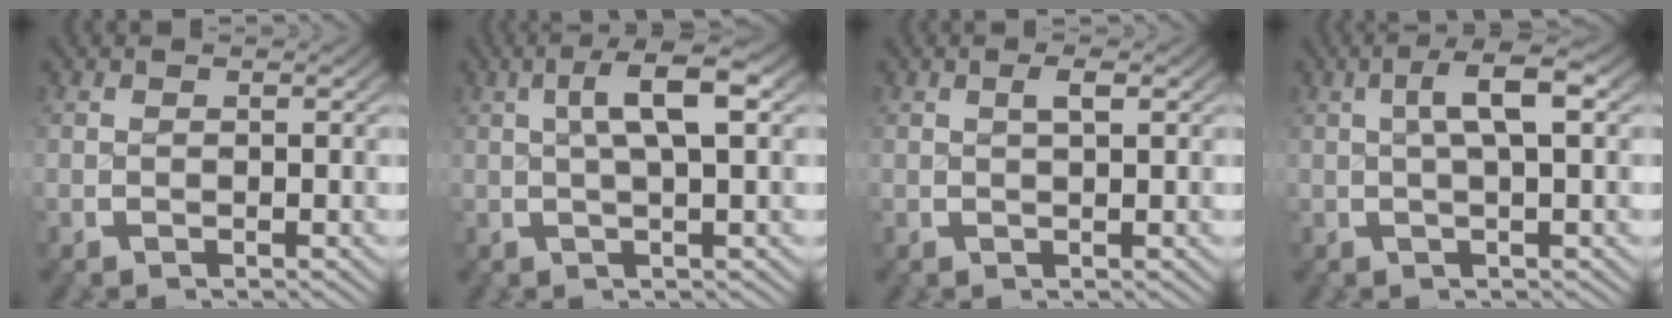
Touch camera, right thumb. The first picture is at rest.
{"total": 5.6, "force": [2.3, 1.8, 4.7], "torque": [-0.067, 0.018, 0.027]}
{"total": 1.1, "force": [0.7, 0.2, 0.9], "torque": [-0.010, 0.001, 0.013]}
{"total": 4.7, "force": [1.8, 1.5, 4.1], "torque": [-0.056, 0.018, 0.020]}